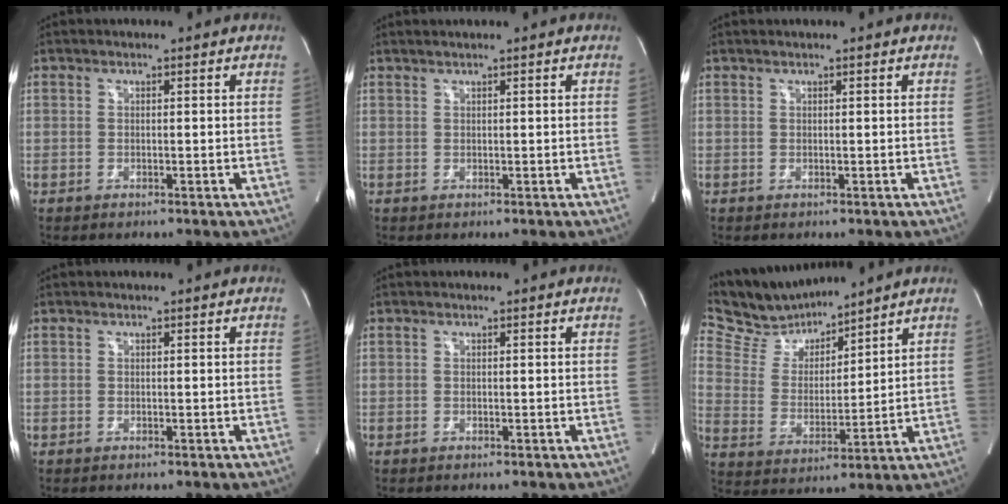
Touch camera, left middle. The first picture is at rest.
{"total": 1.2, "force": [1.1, -0.3, 0.6], "torque": [-0.013, 0.008, 0.025]}
{"total": 0.6, "force": [0.6, -0.1, 0.3], "torque": [-0.009, 0.007, 0.015]}
{"total": 0.0}
{"total": 0.0}
{"total": 10.8, "force": [10.4, 2.0, 2.1], "torque": [-0.060, 0.013, 0.214]}